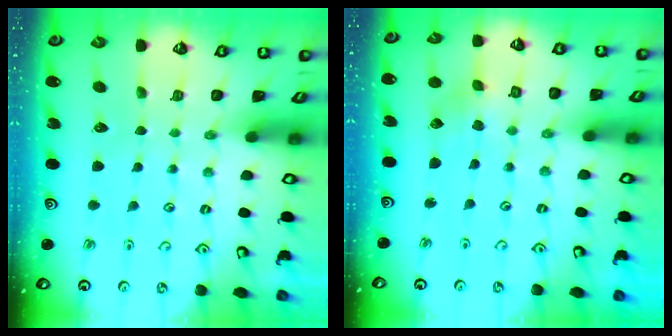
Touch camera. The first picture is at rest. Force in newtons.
{"total": 2.8, "press": 2.8, "slide": 0.1}